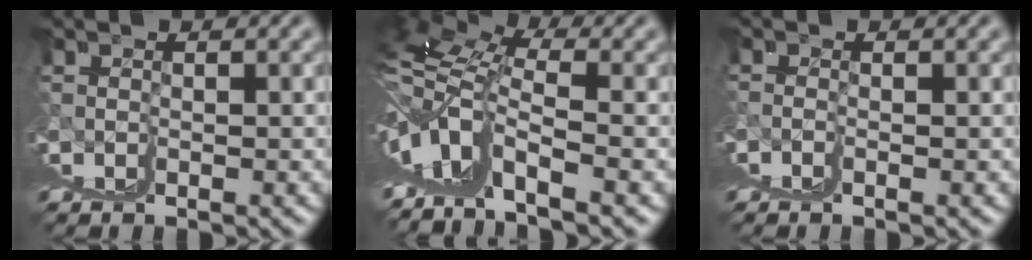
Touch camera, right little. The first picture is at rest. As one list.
[{"total": 8.5, "force": [3.1, 2.3, 7.6], "torque": [-0.102, 0.034, 0.049]}, {"total": 1.5, "force": [0.7, 0.8, 1.1], "torque": [-0.018, 0.004, 0.011]}]